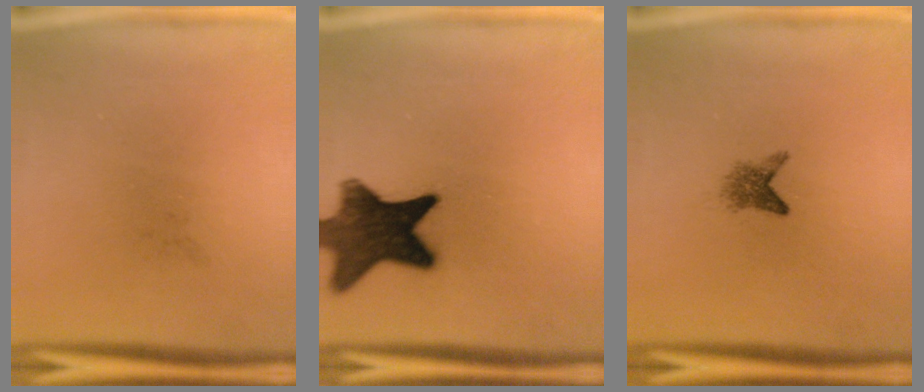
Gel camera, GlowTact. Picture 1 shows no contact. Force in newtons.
{"total": 14.6}
{"total": 2.1}